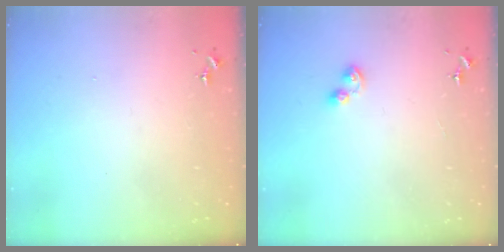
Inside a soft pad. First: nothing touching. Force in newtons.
{"total": 4.5, "press": 4.4, "slide": 0.4}